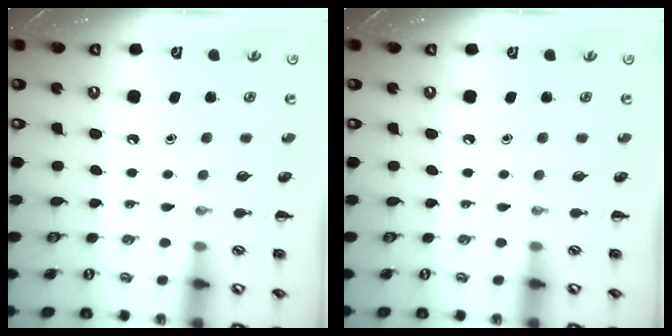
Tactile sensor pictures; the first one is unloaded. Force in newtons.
{"total": 0.0}